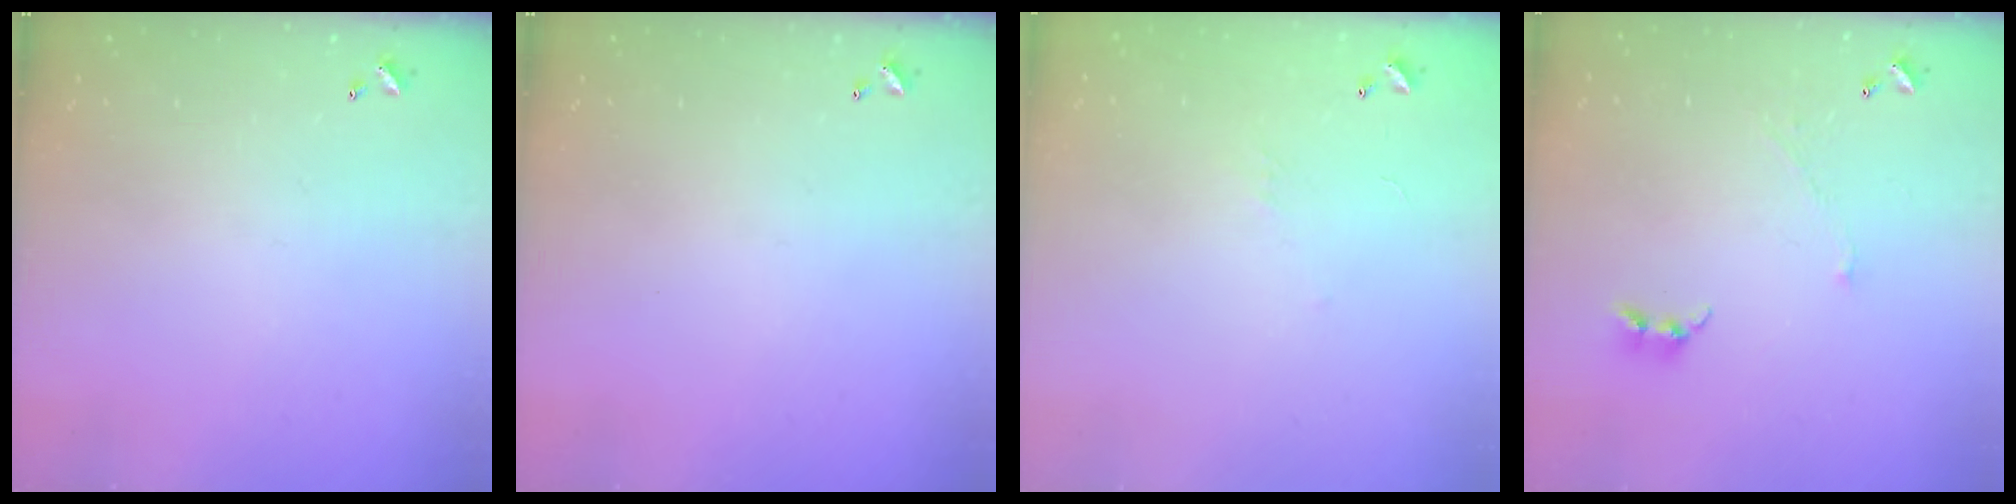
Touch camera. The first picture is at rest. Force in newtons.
{"total": 0.0}
{"total": 6.0, "press": 6.0, "slide": 0.7}
{"total": 2.3, "press": 2.2, "slide": 0.3}